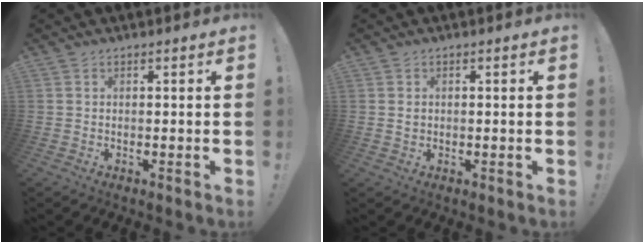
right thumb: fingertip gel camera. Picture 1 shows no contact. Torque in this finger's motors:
{"motor_torque": [-0.16, 0.15, -0.27, 0.28, -0.02]}